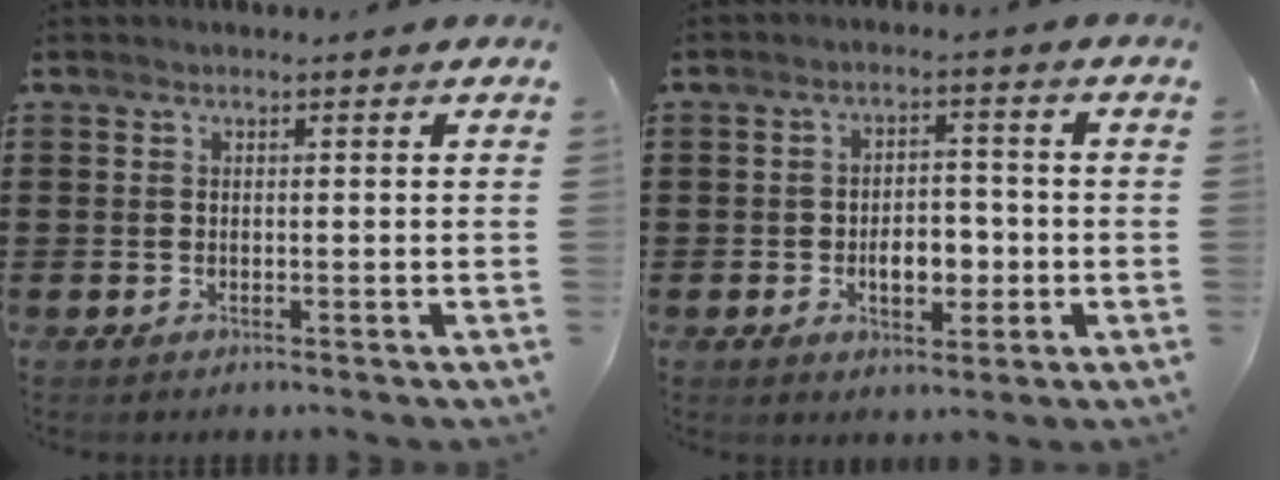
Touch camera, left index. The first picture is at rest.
{"total": 5.7, "force": [-1.6, 3.3, 4.4], "torque": [-0.063, 0.003, -0.032]}